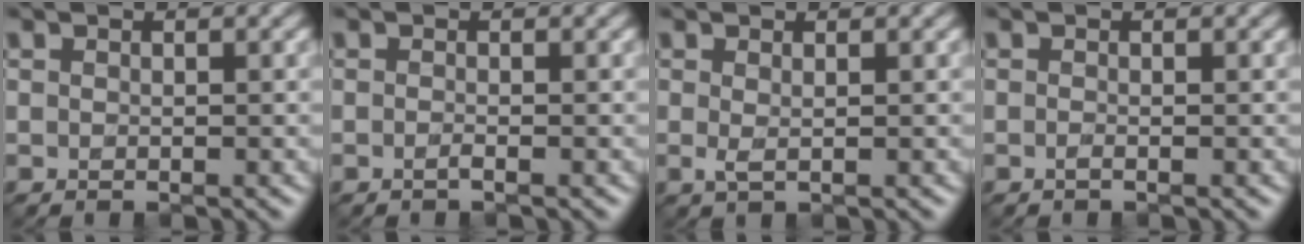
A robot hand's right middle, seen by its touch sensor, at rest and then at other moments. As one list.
[{"total": 0.7, "force": [-0.3, 0.1, 0.6], "torque": [-0.011, -0.002, -0.009]}, {"total": 1.1, "force": [0.2, 0.3, 1.0], "torque": [-0.021, -0.002, 0.003]}, {"total": 0.6, "force": [-0.3, 0.1, 0.5], "torque": [-0.009, -0.003, -0.006]}]